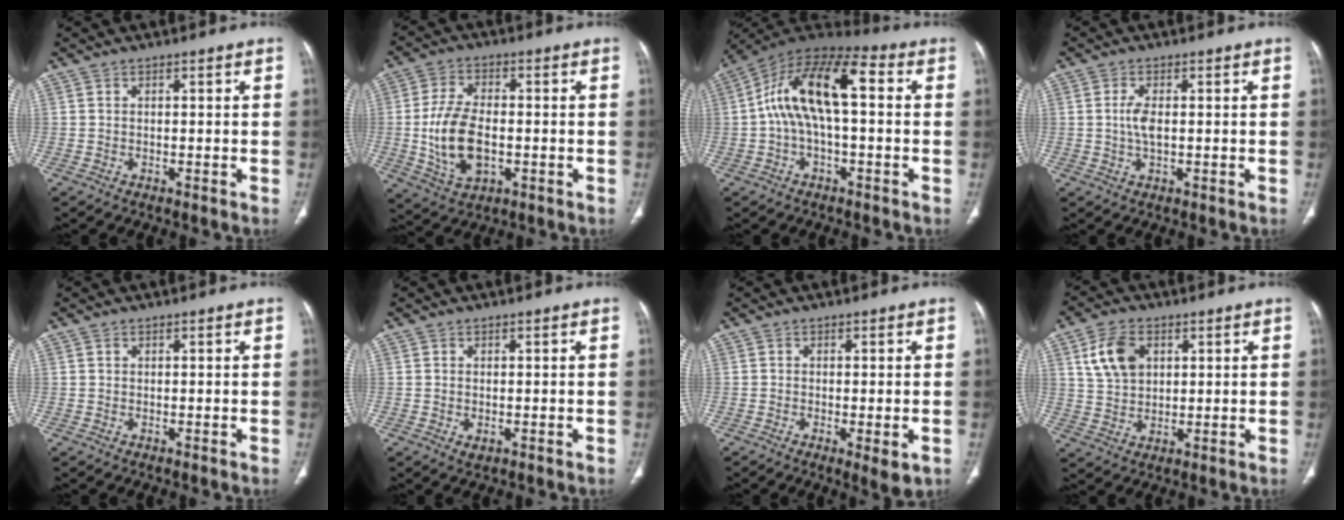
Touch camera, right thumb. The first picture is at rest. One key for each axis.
{"total": 12.2, "fx": -1.6, "fy": 6.9, "fz": 9.9, "tx": -0.190, "ty": 0.004, "tz": -0.022}
{"total": 15.1, "fx": 1.3, "fy": 6.8, "fz": 13.4, "tx": -0.242, "ty": 0.052, "tz": 0.014}
{"total": 3.4, "fx": 0.1, "fy": 1.4, "fz": 3.0, "tx": -0.068, "ty": 0.002, "tz": 0.003}
{"total": 0.0}
{"total": 1.4, "fx": -0.3, "fy": 0.8, "fz": 1.1, "tx": -0.021, "ty": -0.002, "tz": 0.000}
{"total": 4.0, "fx": -1.3, "fy": 1.1, "fz": 3.6, "tx": -0.054, "ty": -0.011, "tz": -0.017}
{"total": 8.5, "fx": 3.2, "fy": 5.8, "fz": 5.4, "tx": -0.087, "ty": -0.007, "tz": 0.065}